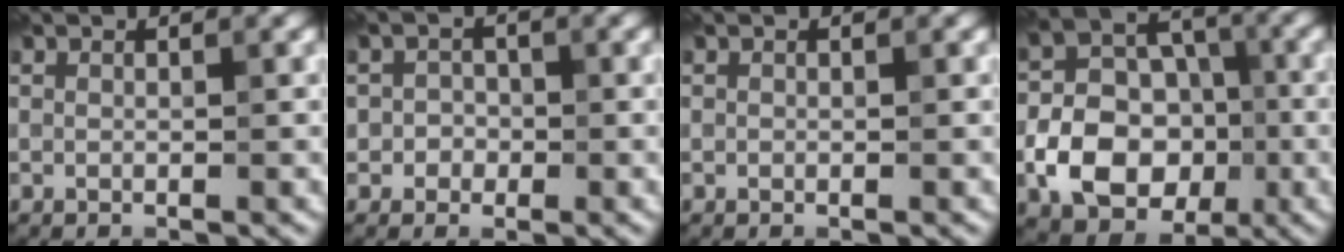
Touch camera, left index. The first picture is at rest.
{"total": 1.6, "force": [-0.4, 1.6, 0.3], "torque": [0.008, 0.003, -0.010]}
{"total": 0.0}
{"total": 7.8, "force": [-2.5, 5.7, 4.6], "torque": [-0.076, -0.001, -0.047]}